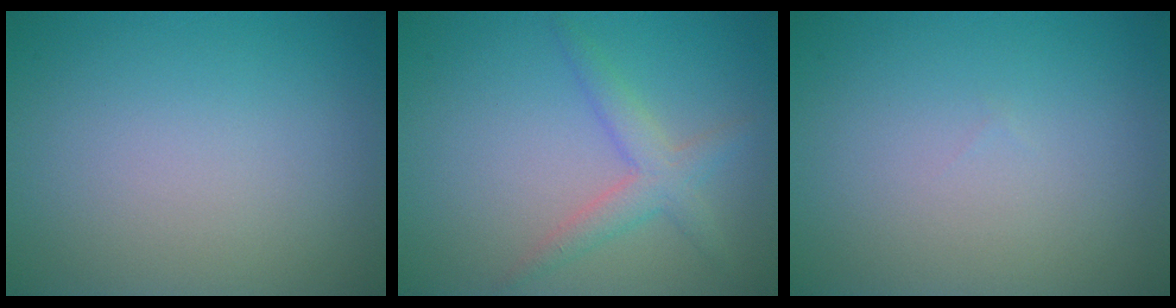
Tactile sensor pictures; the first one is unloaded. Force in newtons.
{"total": 2.7, "press": 2.7, "slide": 0.1}
{"total": 0.0}